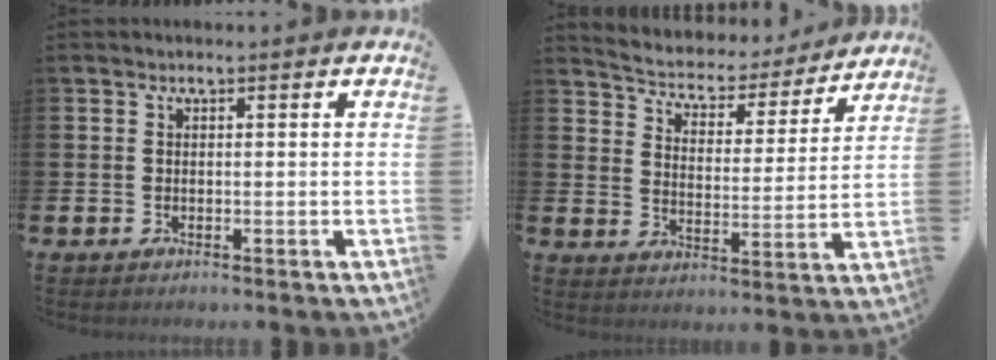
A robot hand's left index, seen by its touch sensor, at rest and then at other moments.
{"total": 4.7, "force": [4.3, 1.6, 0.5], "torque": [-0.039, -0.037, 0.068]}